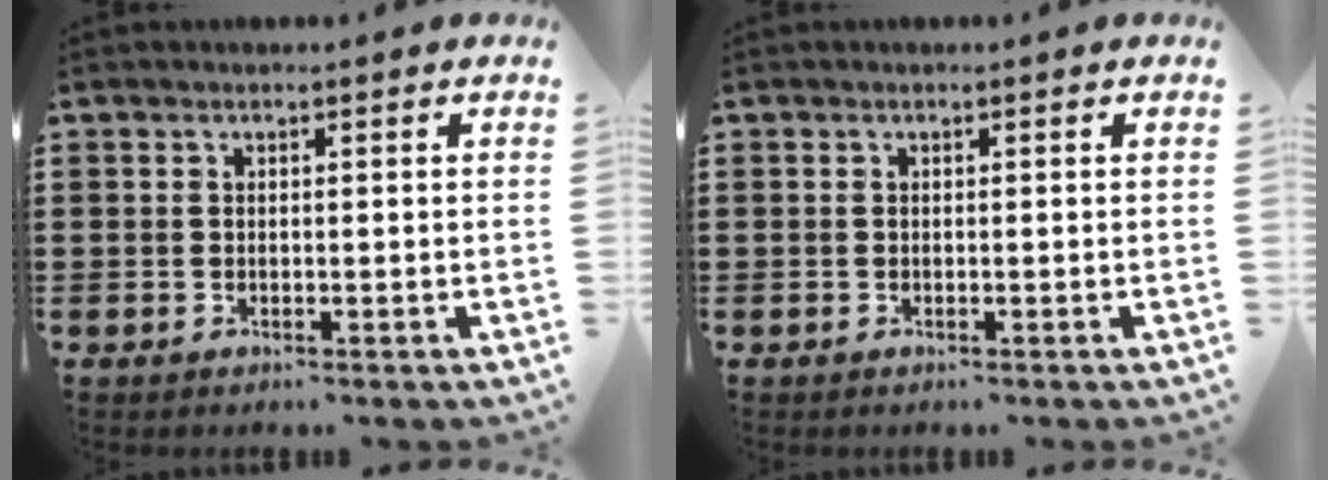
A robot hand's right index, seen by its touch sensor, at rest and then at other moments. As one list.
[{"total": 0.0}]